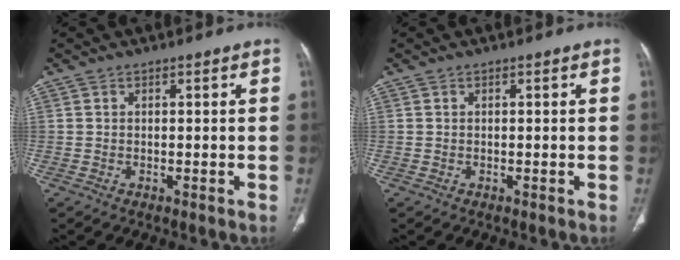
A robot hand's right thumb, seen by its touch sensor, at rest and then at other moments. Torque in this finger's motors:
{"motor_torque": [0.05, 0.04, -0.12, 0.06, 0.01]}